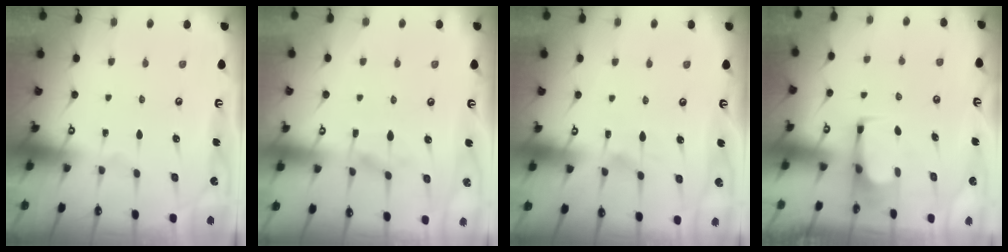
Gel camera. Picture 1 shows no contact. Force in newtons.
{"total": 1.6, "press": 1.3, "slide": 0.9}
{"total": 4.3, "press": 4.3, "slide": 0.5}
{"total": 2.3, "press": 2.3, "slide": 0.4}